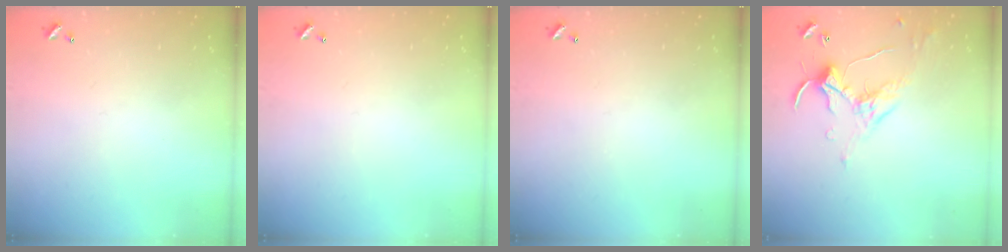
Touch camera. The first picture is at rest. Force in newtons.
{"total": 0.0}
{"total": 0.0}
{"total": 1.7, "press": 1.4, "slide": 0.8}